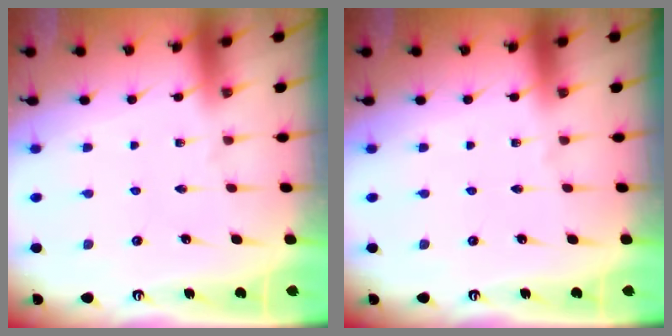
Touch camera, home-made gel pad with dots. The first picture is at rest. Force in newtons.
{"total": 0.0}